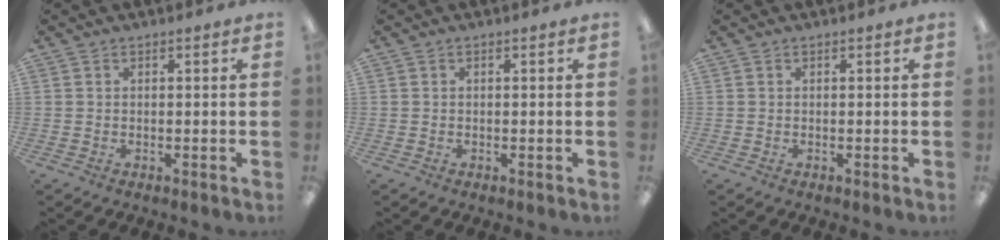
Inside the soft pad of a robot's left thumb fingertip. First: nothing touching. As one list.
[{"total": 0.0}, {"total": 0.0}]